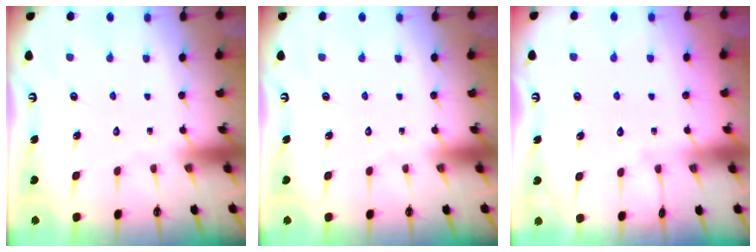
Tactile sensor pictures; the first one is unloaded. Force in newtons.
{"total": 0.0}
{"total": 2.6, "press": 2.6, "slide": 0.4}